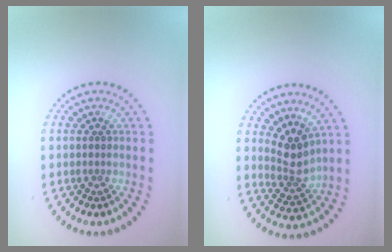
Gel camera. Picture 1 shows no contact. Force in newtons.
{"total": 2.8, "press": 2.1, "slide": 1.8}